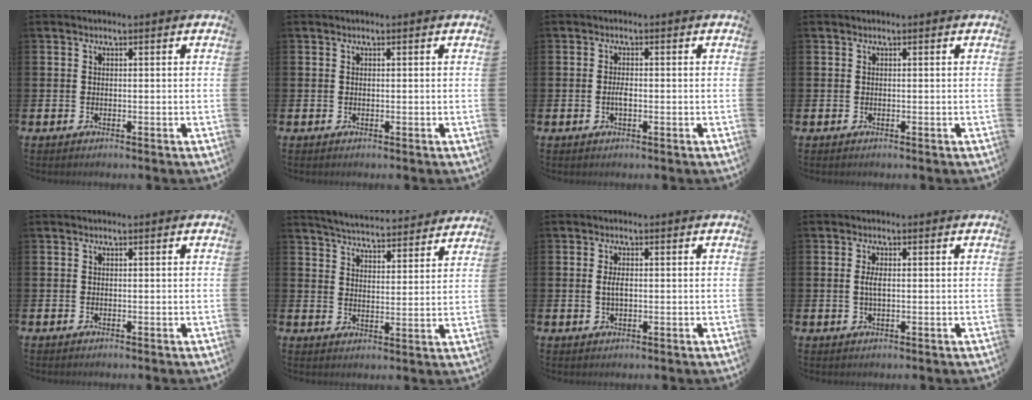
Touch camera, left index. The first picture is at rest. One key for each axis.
{"total": 0.0}
{"total": 1.6, "fx": -0.3, "fy": 0.6, "fz": 1.5, "tx": -0.026, "ty": 0.000, "tz": -0.007}
{"total": 0.0}
{"total": 0.0}
{"total": 5.5, "fx": 5.5, "fy": 0.5, "fz": 0.4, "tx": -0.027, "ty": -0.043, "tz": 0.097}
{"total": 2.2, "fx": 0.1, "fy": 1.0, "fz": 2.0, "tx": -0.039, "ty": 0.004, "tz": 0.000}
{"total": 2.3, "fx": 0.2, "fy": 0.8, "fz": 2.1, "tx": -0.040, "ty": 0.003, "tz": 0.001}